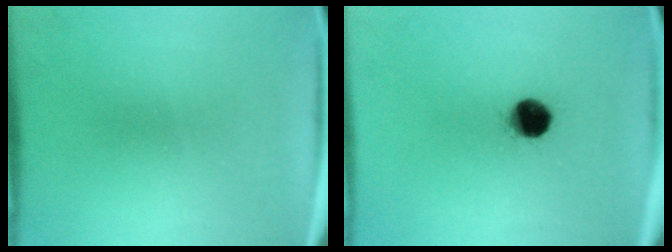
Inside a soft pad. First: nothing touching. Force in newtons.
{"total": 6.6}